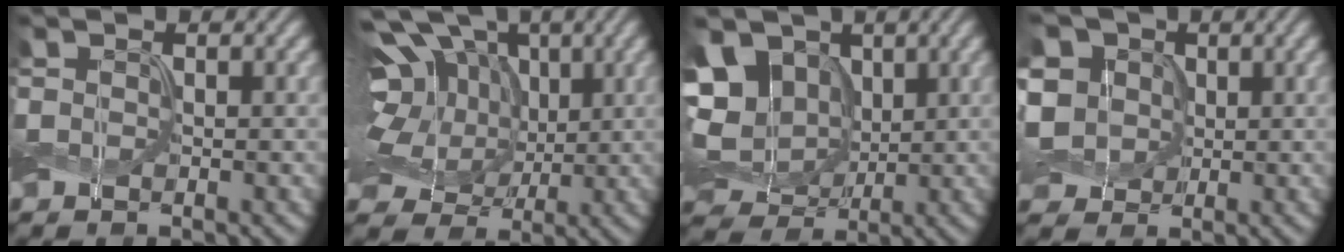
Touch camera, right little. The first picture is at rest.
{"total": 11.6, "force": [3.0, 8.4, 7.5], "torque": [-0.156, 0.030, 0.028]}
{"total": 10.1, "force": [2.6, 7.9, 5.7], "torque": [-0.133, 0.025, 0.029]}
{"total": 7.8, "force": [1.7, 6.4, 4.1], "torque": [-0.108, 0.036, 0.012]}